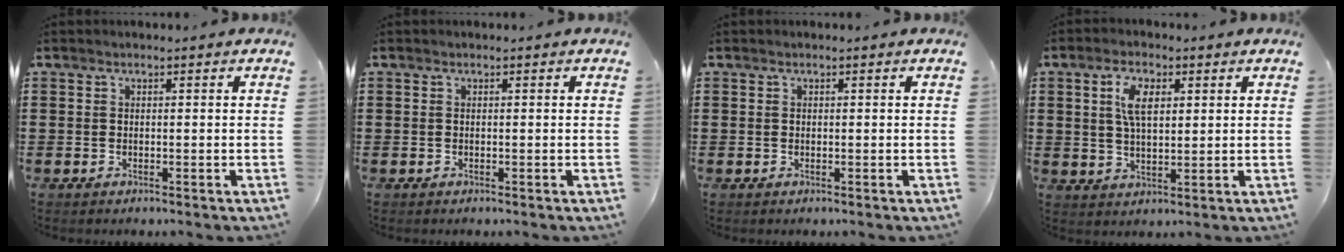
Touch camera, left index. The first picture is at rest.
{"total": 0.0}
{"total": 0.0}
{"total": 5.7, "force": [2.0, 2.5, 4.7], "torque": [-0.100, 0.009, 0.035]}